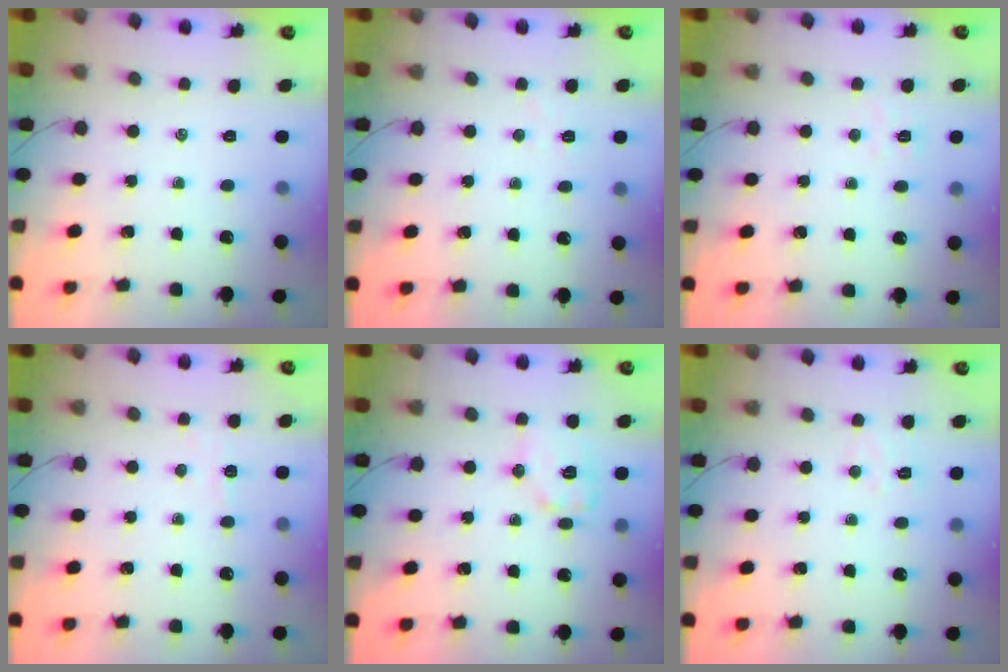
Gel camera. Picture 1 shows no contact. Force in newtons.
{"total": 2.5, "press": 2.4, "slide": 0.6}
{"total": 2.7, "press": 2.5, "slide": 0.8}
{"total": 2.8, "press": 2.7, "slide": 0.9}
{"total": 9.4, "press": 9.4, "slide": 0.2}
{"total": 5.0, "press": 4.9, "slide": 1.2}